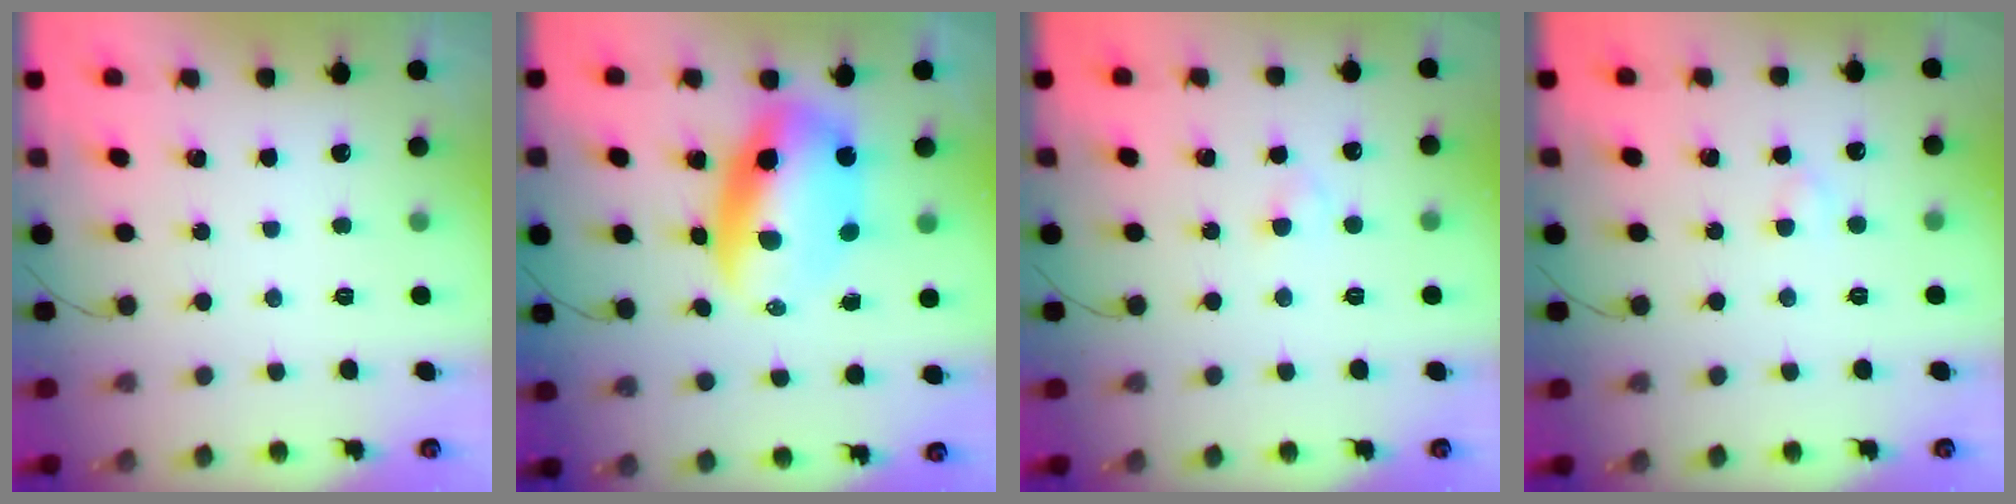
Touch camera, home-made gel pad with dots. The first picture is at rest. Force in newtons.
{"total": 11.9, "press": 11.5, "slide": 3.0}
{"total": 1.9, "press": 1.6, "slide": 1.0}
{"total": 2.3, "press": 2.1, "slide": 0.9}